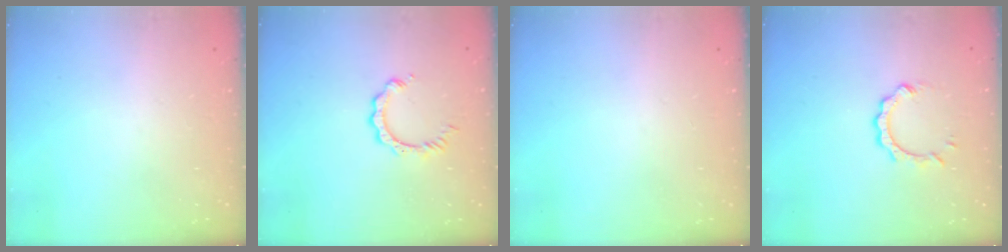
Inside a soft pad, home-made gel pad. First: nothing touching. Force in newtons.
{"total": 3.8, "press": 3.7, "slide": 0.2}
{"total": 0.0}
{"total": 5.7, "press": 5.7, "slide": 0.4}